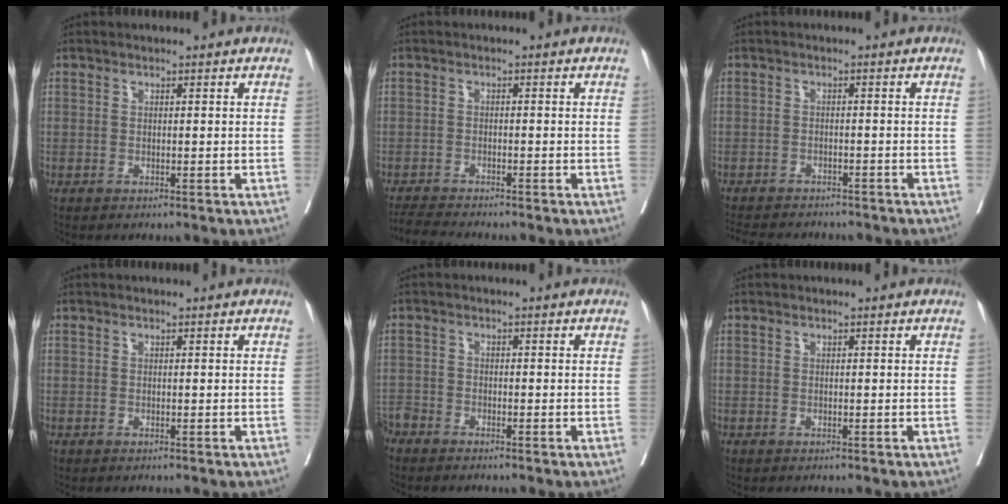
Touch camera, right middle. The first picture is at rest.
{"total": 3.6, "force": [-3.5, -0.7, 0.7], "torque": [-0.012, -0.020, -0.064]}
{"total": 10.7, "force": [-9.5, 3.1, 3.9], "torque": [-0.073, -0.009, -0.123]}
{"total": 0.0}
{"total": 2.9, "force": [-2.8, 0.4, 0.5], "torque": [-0.005, -0.007, -0.058]}
{"total": 0.0}